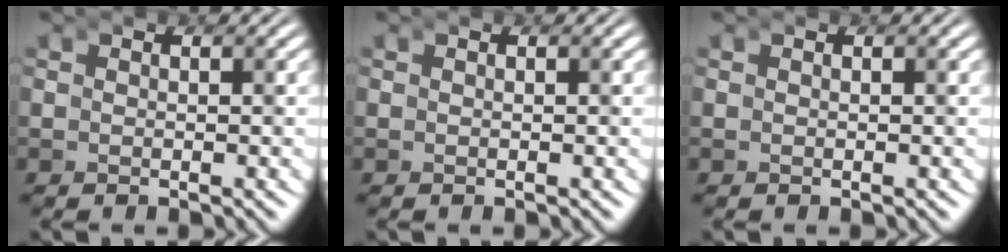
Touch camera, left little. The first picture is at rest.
{"total": 0.0}
{"total": 0.0}